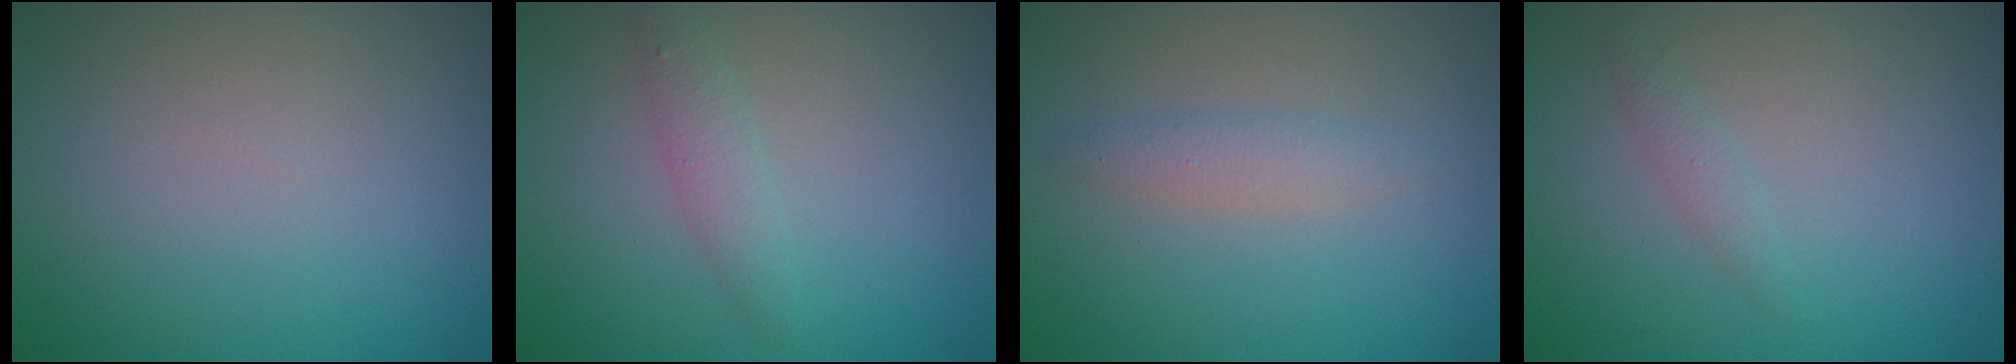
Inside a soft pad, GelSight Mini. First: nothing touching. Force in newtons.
{"total": 1.6, "press": 1.6, "slide": 0.1}
{"total": 1.6, "press": 1.6, "slide": 0.0}
{"total": 0.9, "press": 0.9, "slide": 0.1}